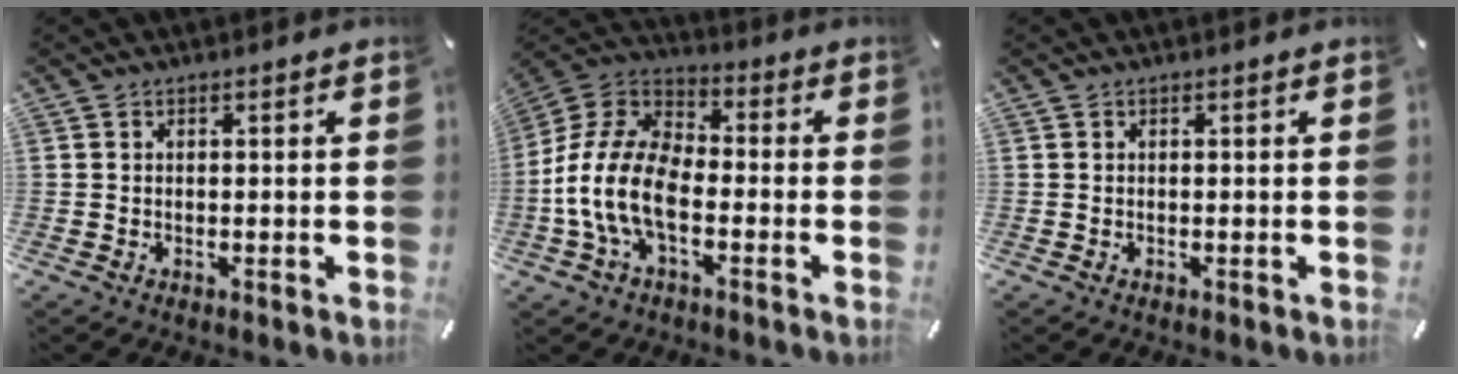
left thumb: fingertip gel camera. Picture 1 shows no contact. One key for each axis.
{"total": 13.3, "fx": -5.5, "fy": 7.5, "fz": 9.5, "tx": -0.215, "ty": 0.011, "tz": -0.106}
{"total": 0.0}